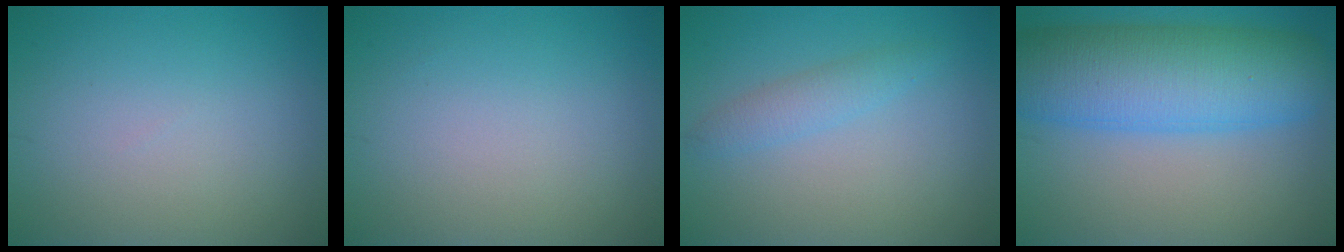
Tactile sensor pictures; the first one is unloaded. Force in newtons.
{"total": 0.0}
{"total": 2.0, "press": 2.0, "slide": 0.1}
{"total": 10.9, "press": 10.9, "slide": 0.2}